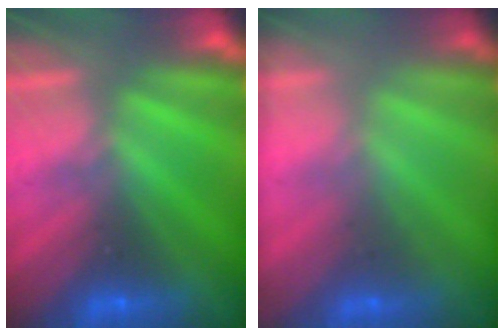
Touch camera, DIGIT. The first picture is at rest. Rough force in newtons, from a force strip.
{"total": 1.6}